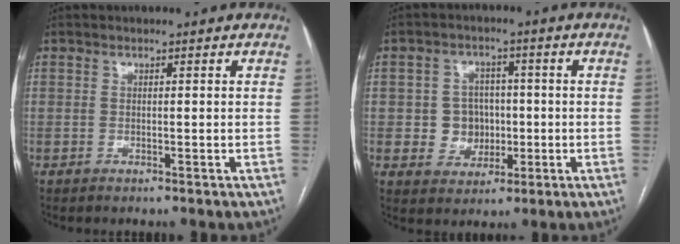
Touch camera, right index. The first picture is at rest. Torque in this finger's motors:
{"motor_torque": [0.29, -0.03, 0.16, 0.00]}